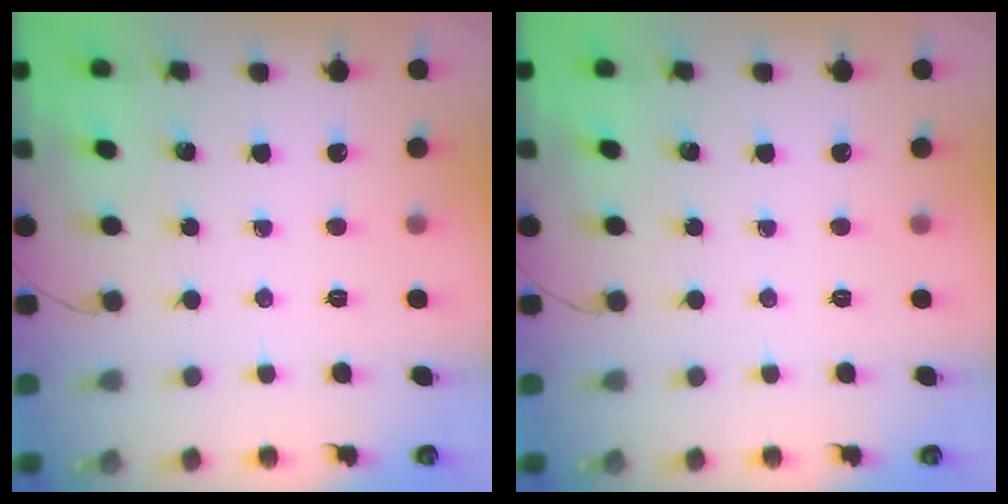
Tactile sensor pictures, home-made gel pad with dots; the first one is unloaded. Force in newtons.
{"total": 0.0}